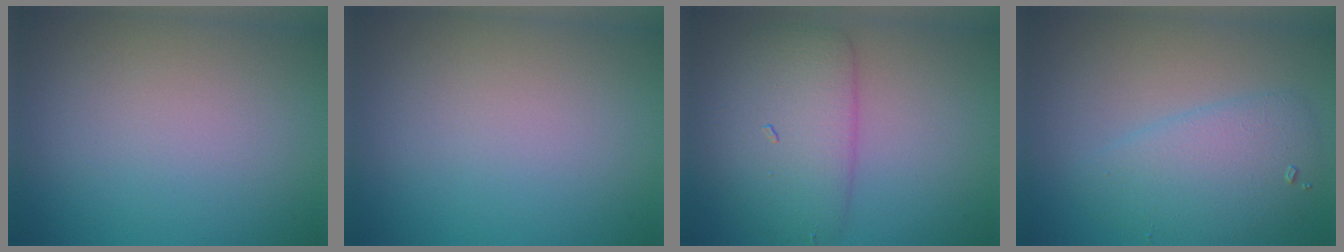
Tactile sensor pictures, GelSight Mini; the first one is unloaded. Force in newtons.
{"total": 0.0}
{"total": 5.6, "press": 5.6, "slide": 0.1}
{"total": 4.1, "press": 4.1, "slide": 0.2}